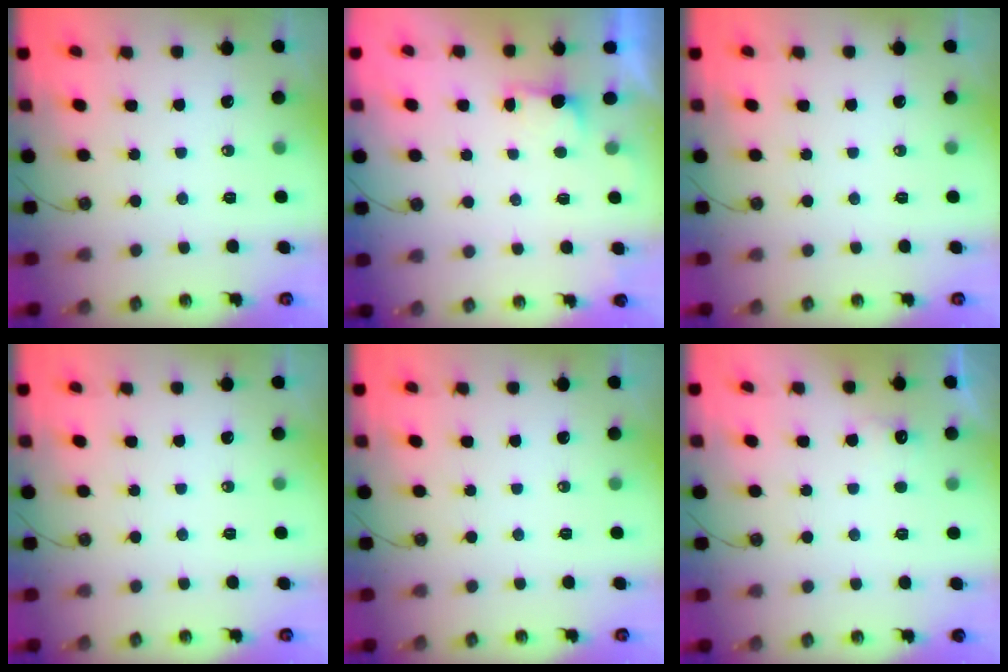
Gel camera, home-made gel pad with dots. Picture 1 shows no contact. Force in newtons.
{"total": 1.2, "press": 0.9, "slide": 0.8}
{"total": 0.0}
{"total": 0.0}
{"total": 0.0}
{"total": 6.9, "press": 6.8, "slide": 1.2}